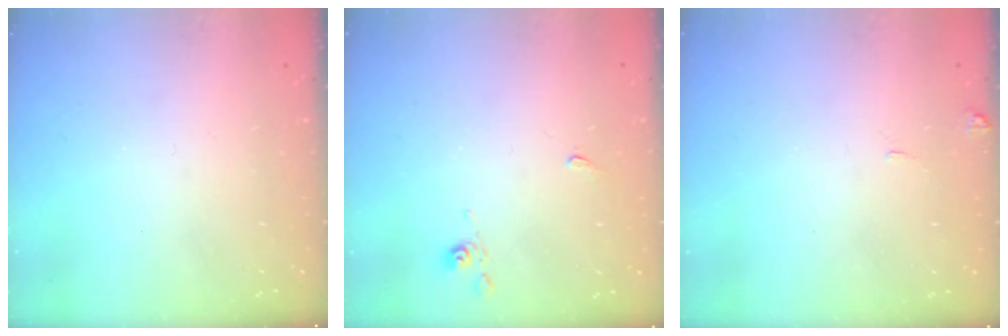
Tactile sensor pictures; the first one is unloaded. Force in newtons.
{"total": 2.6, "press": 2.6, "slide": 0.5}
{"total": 4.8, "press": 4.8, "slide": 0.4}